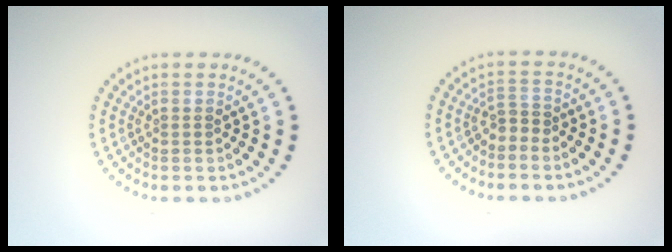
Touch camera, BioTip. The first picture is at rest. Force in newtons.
{"total": 1.3, "press": 0.9, "slide": 0.9}